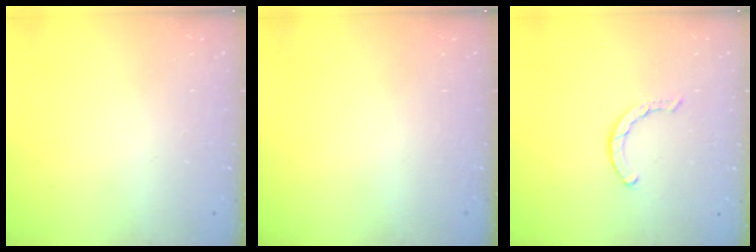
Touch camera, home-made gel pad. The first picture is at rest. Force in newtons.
{"total": 0.0}
{"total": 2.0, "press": 2.0, "slide": 0.2}